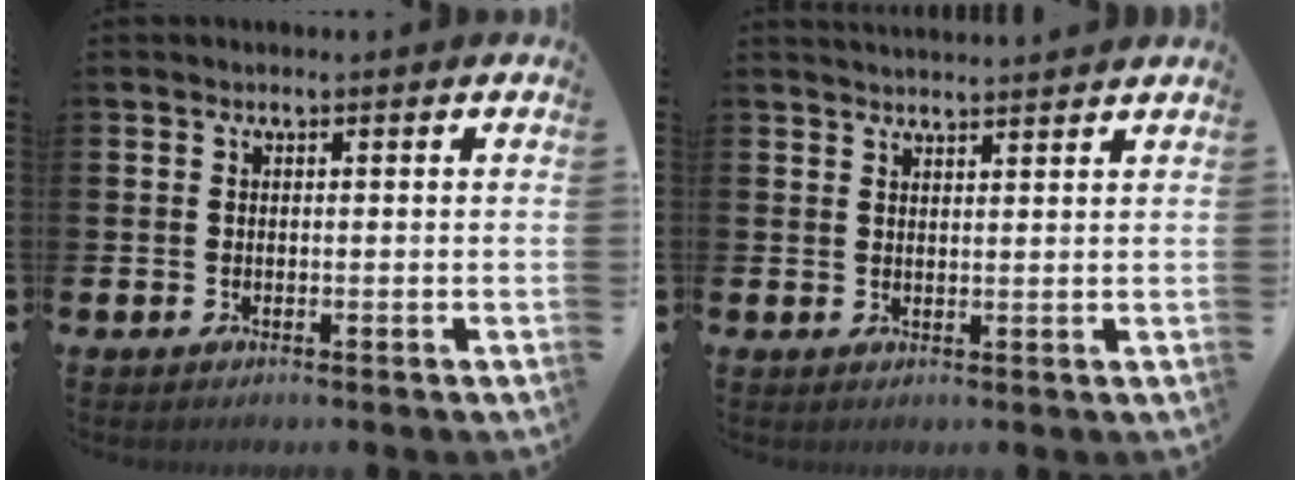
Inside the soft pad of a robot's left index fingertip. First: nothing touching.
{"total": 2.6, "force": [2.6, -0.2, 0.1], "torque": [0.008, -0.020, 0.044]}